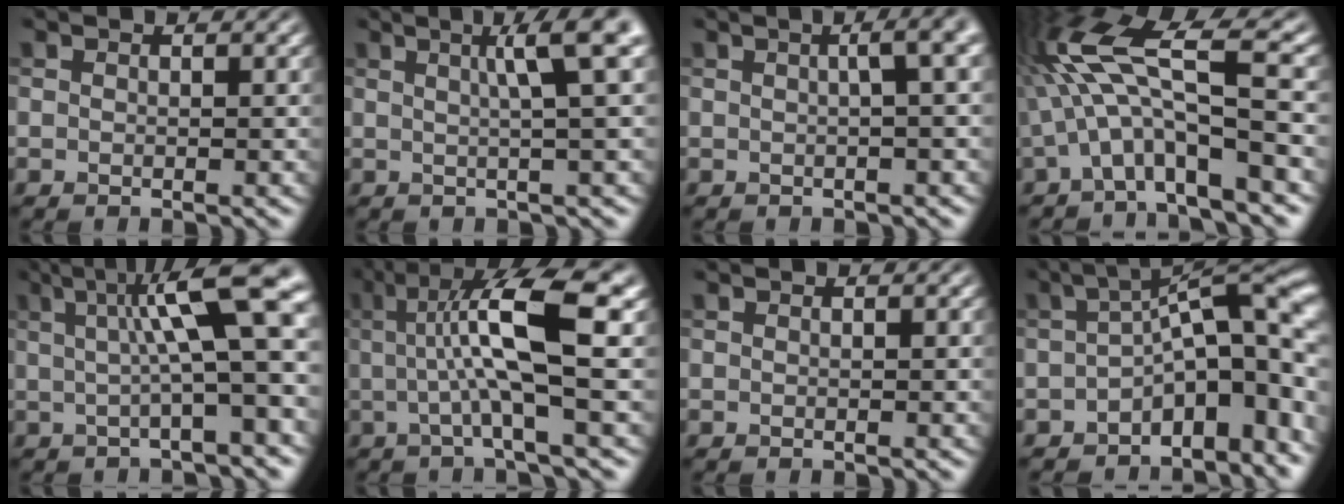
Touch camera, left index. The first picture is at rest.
{"total": 5.1, "force": [1.5, 0.7, 4.8], "torque": [-0.061, 0.017, 0.021]}
{"total": 4.8, "force": [1.0, 1.9, 4.3], "torque": [-0.026, 0.029, -0.001]}
{"total": 8.9, "force": [-1.2, 2.1, 8.6], "torque": [-0.163, 0.024, -0.032]}
{"total": 10.3, "force": [2.2, 2.1, 9.8], "torque": [-0.132, 0.022, 0.028]}
{"total": 9.1, "force": [1.4, 1.8, 8.9], "torque": [-0.135, 0.008, 0.020]}
{"total": 0.0}
{"total": 11.2, "force": [-2.9, 4.5, 9.9], "torque": [-0.119, 0.015, -0.055]}